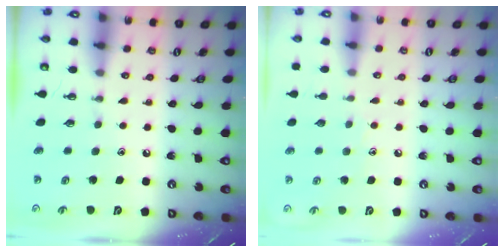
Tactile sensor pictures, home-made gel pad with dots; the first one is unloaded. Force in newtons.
{"total": 5.0, "press": 5.0, "slide": 0.5}